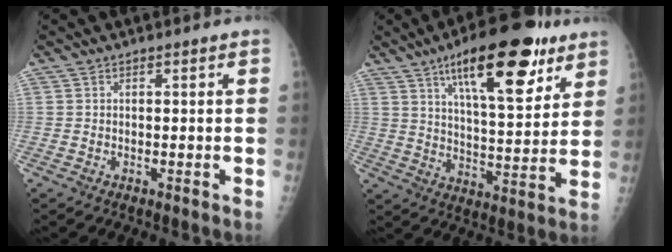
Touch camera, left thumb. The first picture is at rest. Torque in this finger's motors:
{"motor_torque": [2.21, 2.09, 1.49, -1.05, 0.48]}